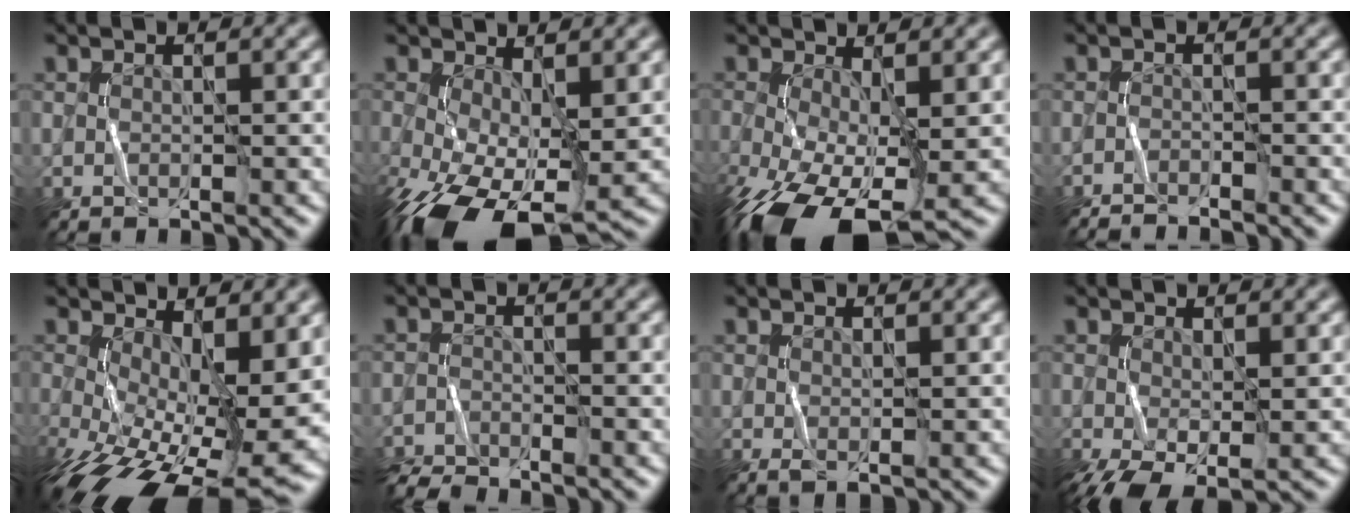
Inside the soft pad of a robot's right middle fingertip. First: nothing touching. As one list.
[{"total": 10.7, "force": [-3.3, 5.8, 8.4], "torque": [-0.177, -0.039, -0.042]}, {"total": 11.7, "force": [-4.5, 5.7, 9.2], "torque": [-0.203, -0.051, -0.068]}, {"total": 3.1, "force": [-3.0, 0.3, 0.8], "torque": [-0.015, -0.006, -0.052]}, {"total": 14.6, "force": [-3.2, 6.7, 12.6], "torque": [-0.219, -0.051, -0.033]}, {"total": 3.1, "force": [-3.0, 0.2, 0.6], "torque": [-0.020, -0.007, -0.066]}, {"total": 0.7, "force": [0.0, 0.2, 0.7], "torque": [-0.013, -0.003, 0.000]}, {"total": 5.0, "force": [-1.8, 2.5, 3.9], "torque": [-0.095, -0.019, -0.028]}]